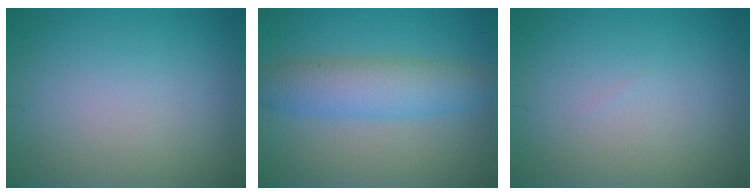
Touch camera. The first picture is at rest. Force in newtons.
{"total": 4.9, "press": 4.9, "slide": 0.1}
{"total": 0.0}